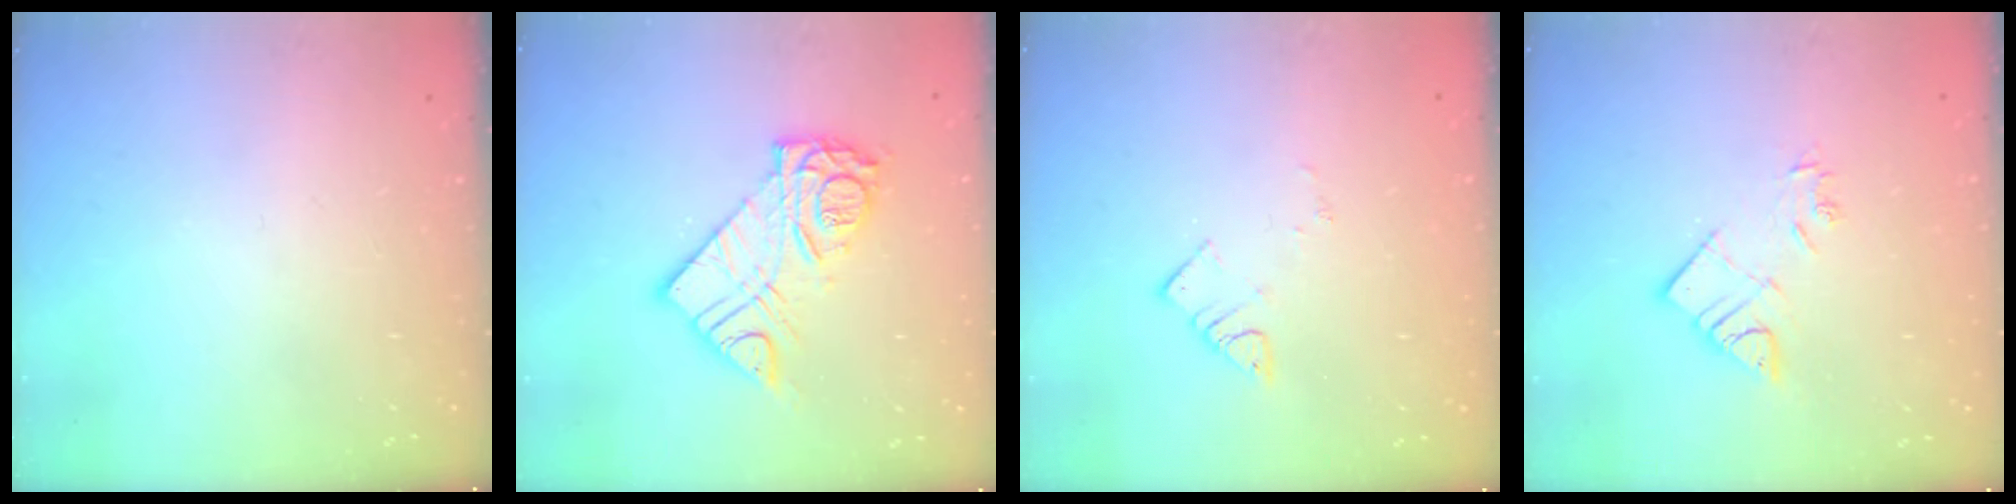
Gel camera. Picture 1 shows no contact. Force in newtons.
{"total": 13.4, "press": 13.3, "slide": 1.3}
{"total": 3.3, "press": 3.3, "slide": 0.3}
{"total": 8.5, "press": 8.4, "slide": 0.6}